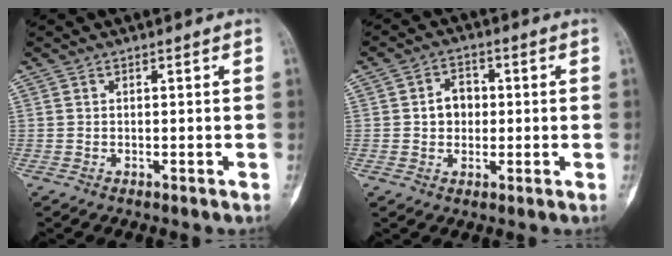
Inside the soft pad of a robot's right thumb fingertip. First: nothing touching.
{"total": 5.2, "force": [0.2, 4.2, 3.0], "torque": [-0.024, 0.014, 0.000]}